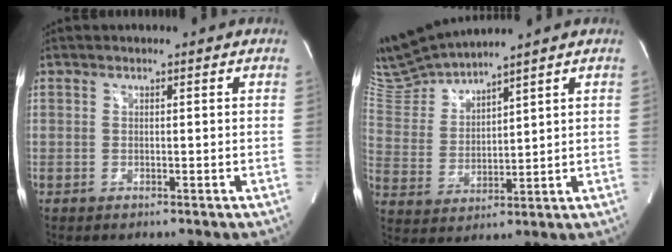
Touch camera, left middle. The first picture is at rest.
{"total": 8.9, "force": [8.8, -1.0, 1.5], "torque": [-0.056, 0.001, 0.195]}